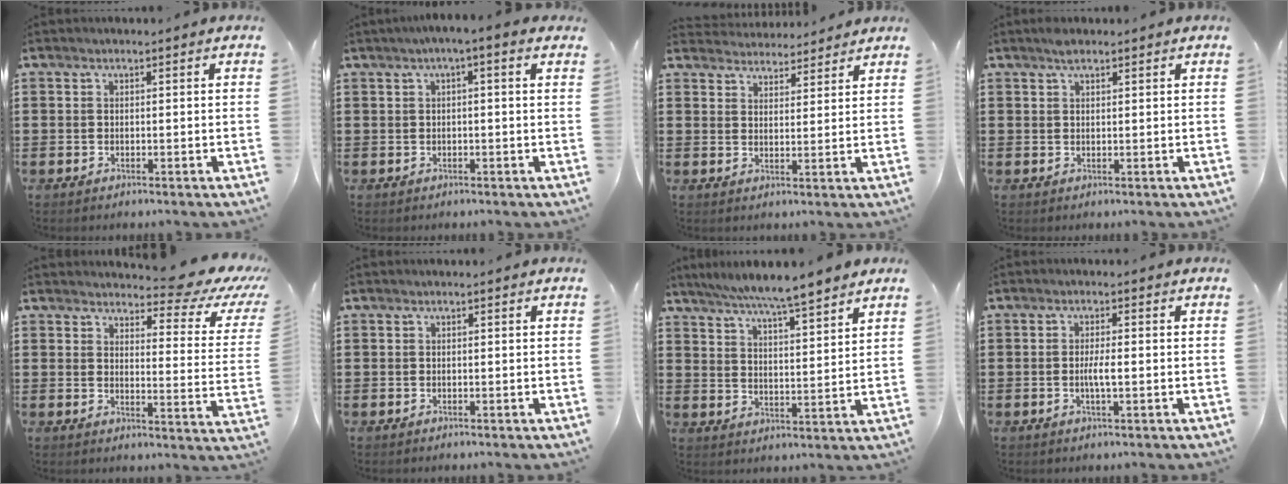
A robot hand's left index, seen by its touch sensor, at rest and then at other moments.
{"total": 1.6, "force": [-0.1, 0.0, 1.6], "torque": [-0.027, -0.001, -0.002]}
{"total": 3.6, "force": [3.5, 0.5, -0.2], "torque": [-0.010, -0.012, 0.065]}
{"total": 1.7, "force": [1.2, 0.5, 1.0], "torque": [-0.023, 0.002, 0.022]}
{"total": 6.3, "force": [5.5, 1.1, 2.8], "torque": [-0.050, -0.042, 0.090]}
{"total": 0.0}
{"total": 6.2, "force": [5.7, -0.8, 2.3], "torque": [-0.066, -0.032, 0.098]}
{"total": 2.6, "force": [-0.4, 0.4, 2.6], "torque": [-0.054, -0.004, -0.010]}